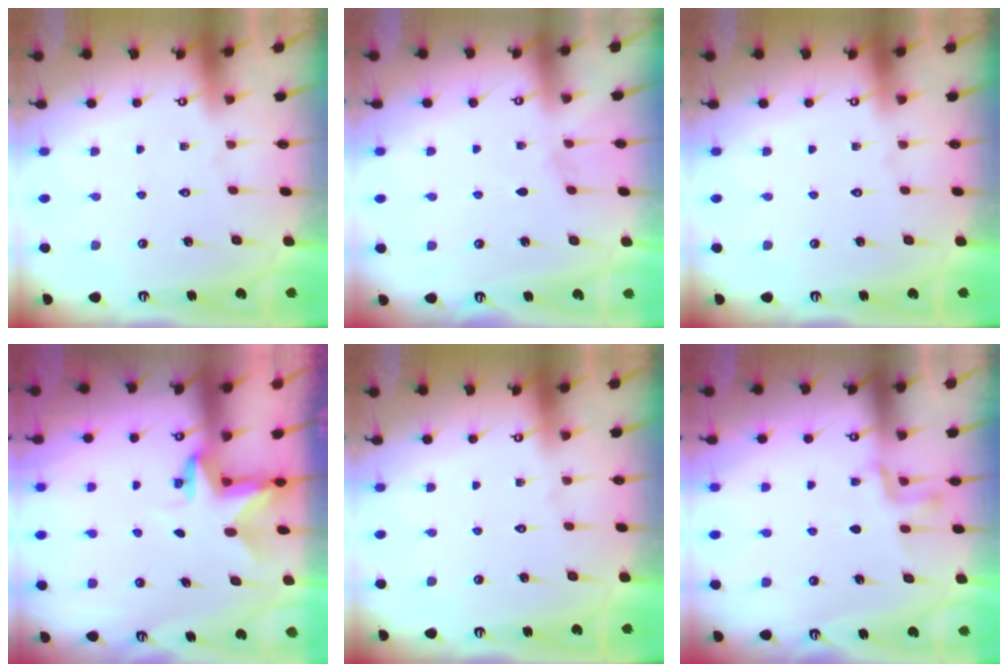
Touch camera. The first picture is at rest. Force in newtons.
{"total": 3.1, "press": 3.1, "slide": 0.5}
{"total": 0.0}
{"total": 3.0, "press": 3.0, "slide": 0.1}
{"total": 0.0}
{"total": 4.2, "press": 4.1, "slide": 0.9}